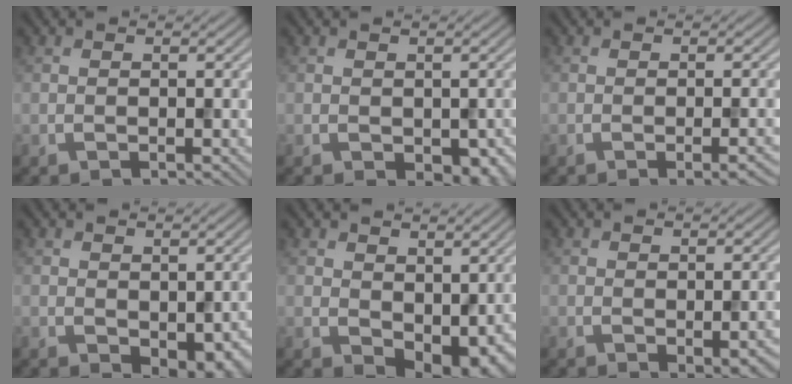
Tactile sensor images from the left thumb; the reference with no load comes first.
{"total": 4.4, "force": [-1.7, 2.5, 3.1], "torque": [-0.041, -0.022, -0.009]}
{"total": 3.2, "force": [-1.2, 0.8, 2.9], "torque": [-0.032, 0.004, -0.017]}
{"total": 4.4, "force": [-1.2, 2.6, 3.4], "torque": [-0.045, -0.017, -0.004]}
{"total": 7.1, "force": [0.5, 4.7, 5.4], "torque": [-0.074, -0.024, 0.023]}
{"total": 4.1, "force": [-1.6, 1.6, 3.4], "torque": [-0.046, -0.013, -0.011]}